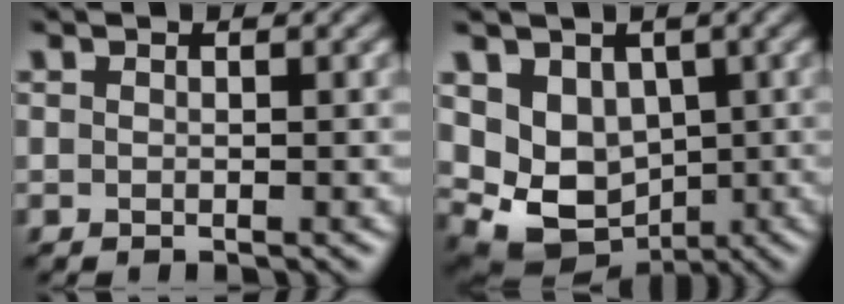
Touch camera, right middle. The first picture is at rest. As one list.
[{"total": 7.6, "force": [1.0, 6.2, 4.2], "torque": [-0.071, -0.016, 0.025]}]